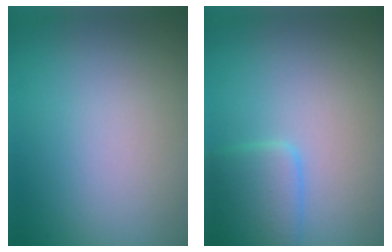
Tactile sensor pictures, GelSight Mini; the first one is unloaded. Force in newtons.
{"total": 2.9, "press": 2.9, "slide": 0.2}